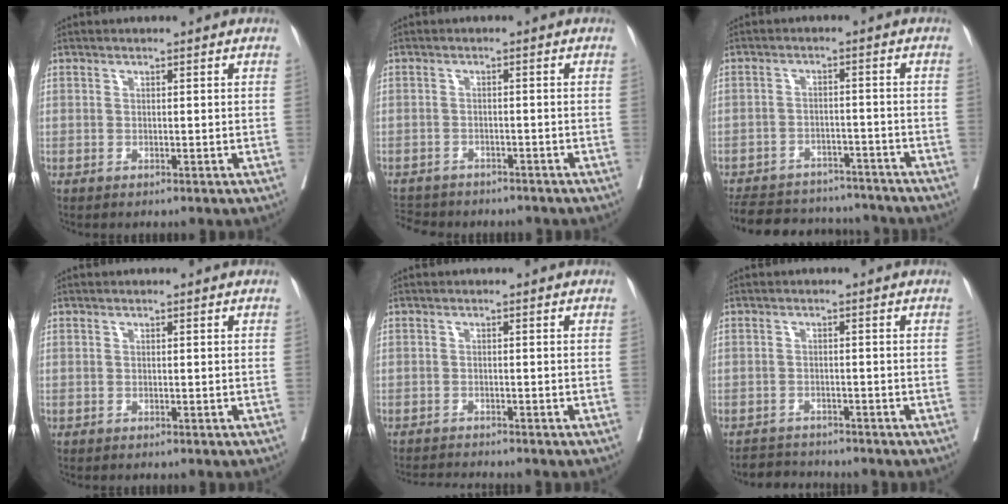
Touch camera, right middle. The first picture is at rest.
{"total": 8.0, "force": [-6.9, 3.2, 2.5], "torque": [-0.057, 0.001, -0.092]}
{"total": 15.8, "force": [-14.2, 5.4, 4.5], "torque": [-0.100, 0.009, -0.191]}
{"total": 0.0}
{"total": 4.2, "force": [-4.1, -0.5, 0.8], "torque": [-0.010, -0.016, -0.065]}
{"total": 3.2, "force": [-3.2, 0.4, -0.4], "torque": [0.009, -0.008, -0.054]}